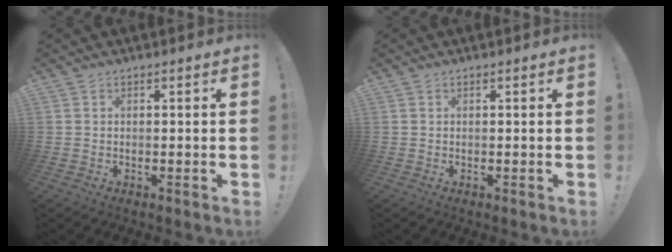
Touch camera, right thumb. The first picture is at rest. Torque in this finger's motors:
{"motor_torque": [-0.02, 0.06, -0.25, -0.04, 0.06]}